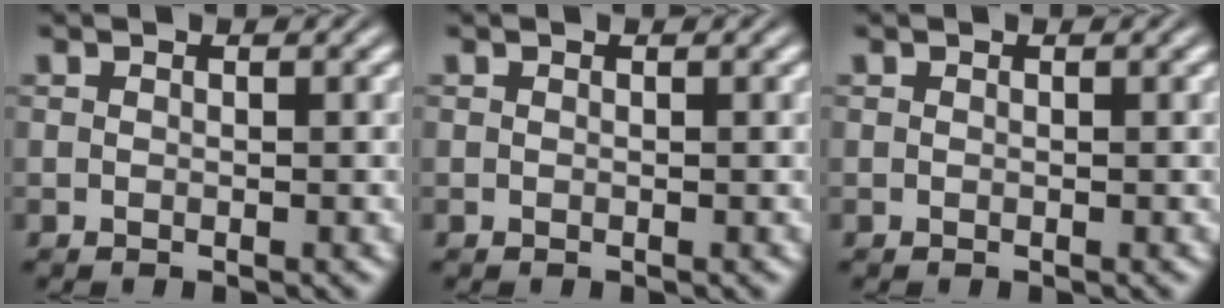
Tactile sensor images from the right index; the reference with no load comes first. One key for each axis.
{"total": 0.0}
{"total": 0.0}